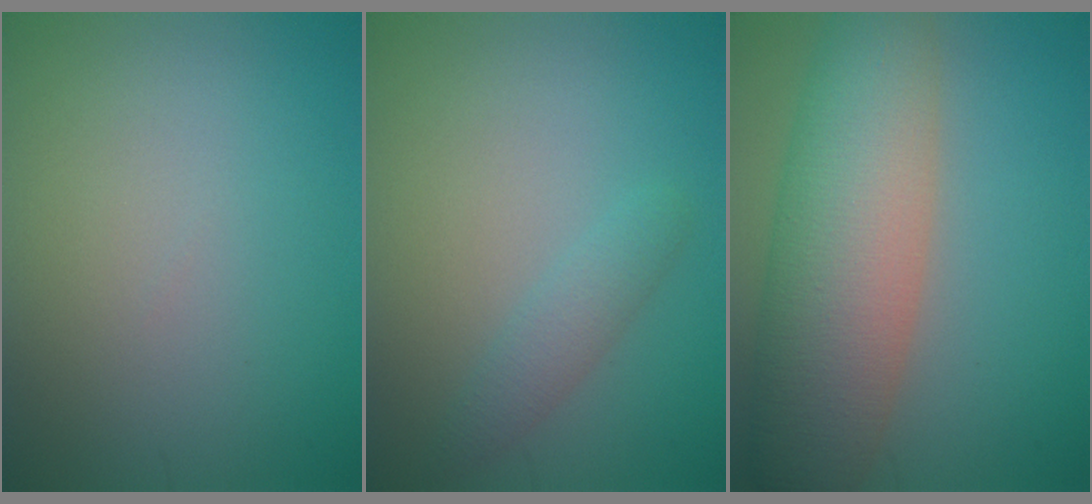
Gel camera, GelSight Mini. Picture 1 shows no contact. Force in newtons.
{"total": 1.9, "press": 1.9, "slide": 0.1}
{"total": 10.2, "press": 10.2, "slide": 0.6}